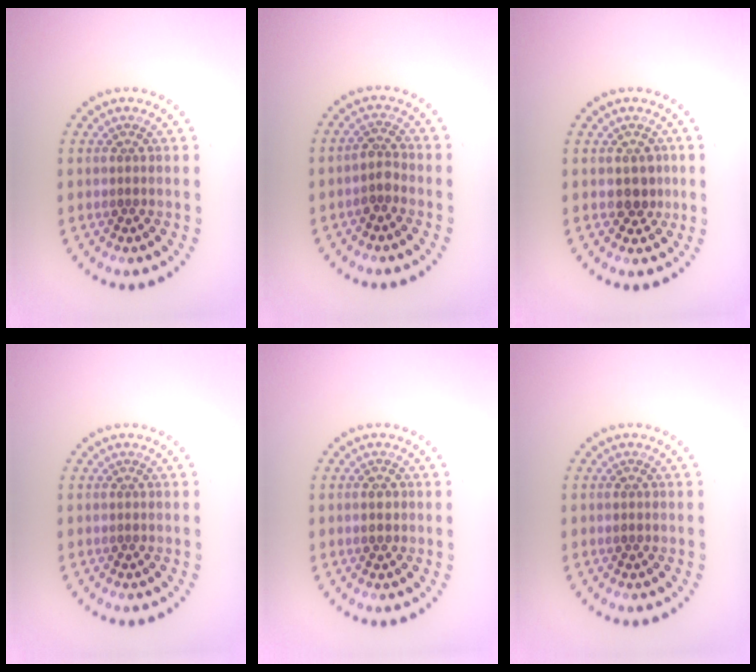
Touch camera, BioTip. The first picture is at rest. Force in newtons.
{"total": 1.6, "press": 1.3, "slide": 0.9}
{"total": 1.9, "press": 1.8, "slide": 0.7}
{"total": 0.0}
{"total": 1.5, "press": 1.5, "slide": 0.1}
{"total": 0.8, "press": 0.7, "slide": 0.1}